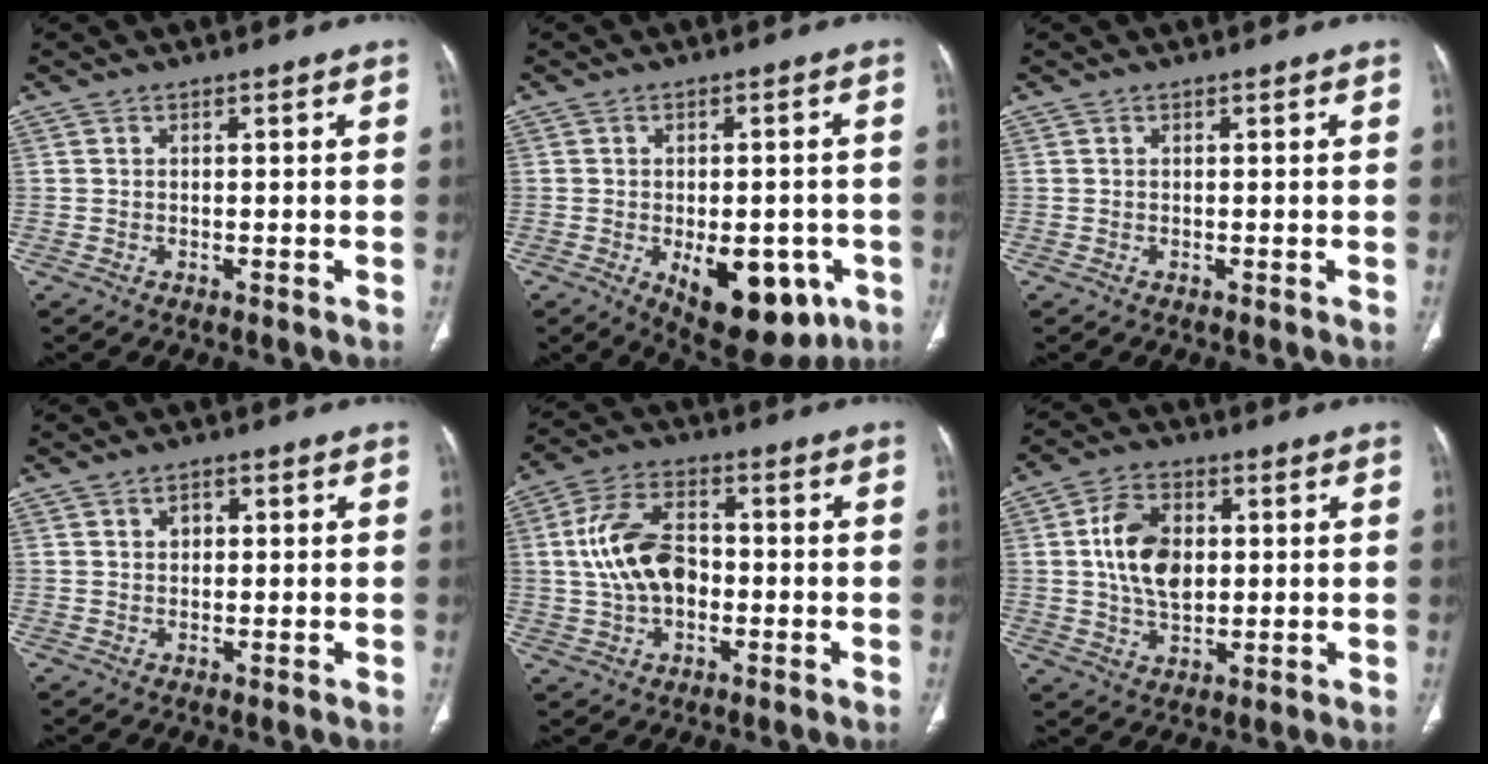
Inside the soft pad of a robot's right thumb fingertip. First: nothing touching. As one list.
[{"total": 15.1, "force": [-5.6, 8.0, 11.5], "torque": [-0.136, 0.006, -0.059]}, {"total": 0.0}, {"total": 2.3, "force": [0.7, 1.7, 1.4], "torque": [-0.014, 0.001, 0.010]}, {"total": 12.0, "force": [-0.3, 7.6, 9.3], "torque": [-0.170, 0.024, -0.010]}, {"total": 10.8, "force": [1.4, 7.0, 8.1], "torque": [-0.132, -0.002, 0.027]}]